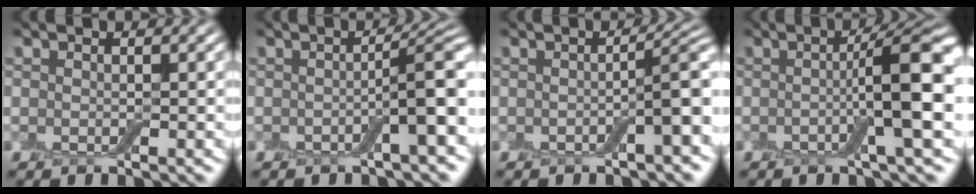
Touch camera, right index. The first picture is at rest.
{"total": 4.3, "force": [-0.9, 0.6, 4.1], "torque": [-0.056, 0.015, -0.019]}
{"total": 3.3, "force": [-0.9, 0.5, 3.2], "torque": [-0.044, 0.014, -0.018]}
{"total": 7.4, "force": [-0.3, 1.3, 7.3], "torque": [-0.101, 0.012, -0.011]}